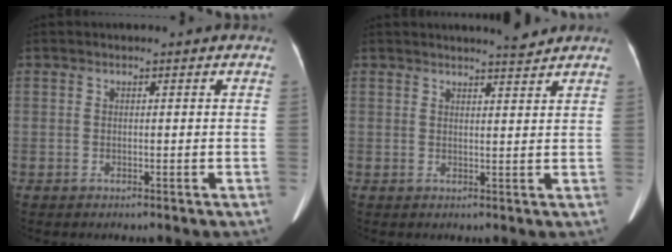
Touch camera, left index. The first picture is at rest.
{"total": 3.0, "force": [2.9, -0.3, 0.7], "torque": [-0.014, -0.008, 0.040]}